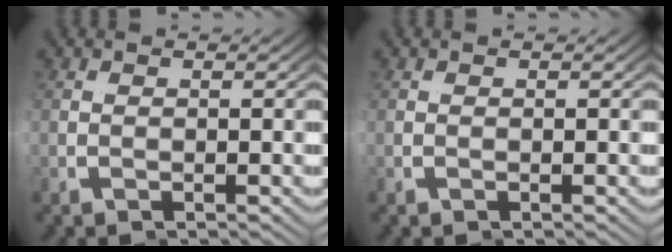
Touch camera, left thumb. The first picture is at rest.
{"total": 0.0}